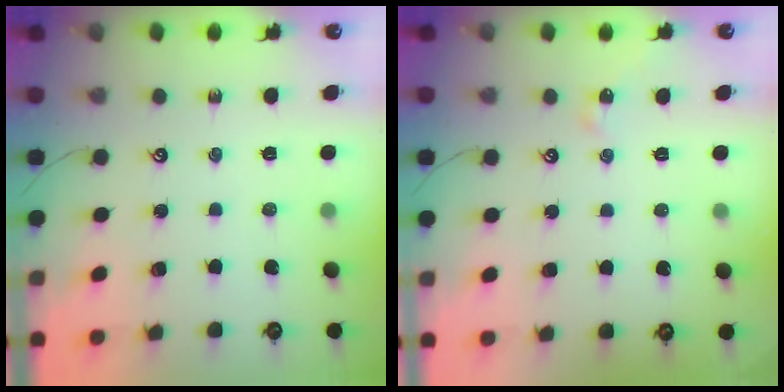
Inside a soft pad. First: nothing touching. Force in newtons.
{"total": 2.0, "press": 2.0, "slide": 0.4}